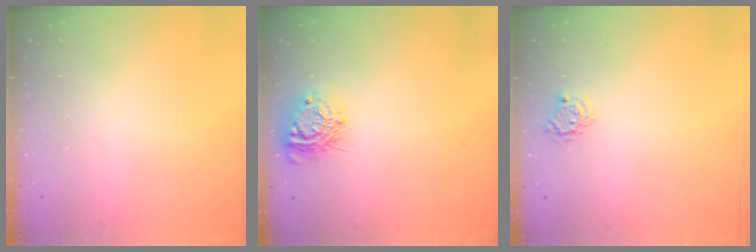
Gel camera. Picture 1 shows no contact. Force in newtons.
{"total": 9.6, "press": 9.6, "slide": 0.5}
{"total": 4.5, "press": 4.5, "slide": 0.4}